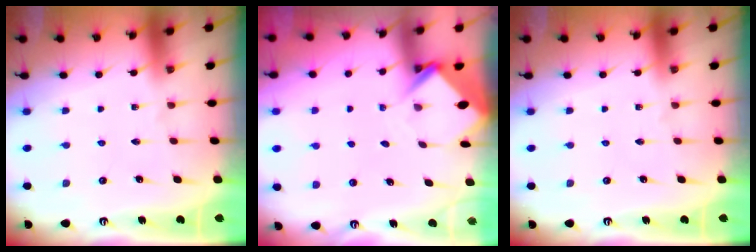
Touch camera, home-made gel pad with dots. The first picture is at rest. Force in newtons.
{"total": 4.0, "press": 4.0, "slide": 0.2}
{"total": 0.0}